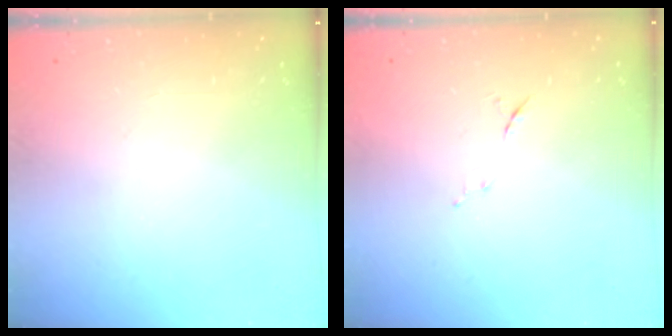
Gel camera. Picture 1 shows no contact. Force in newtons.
{"total": 5.5, "press": 5.4, "slide": 1.1}